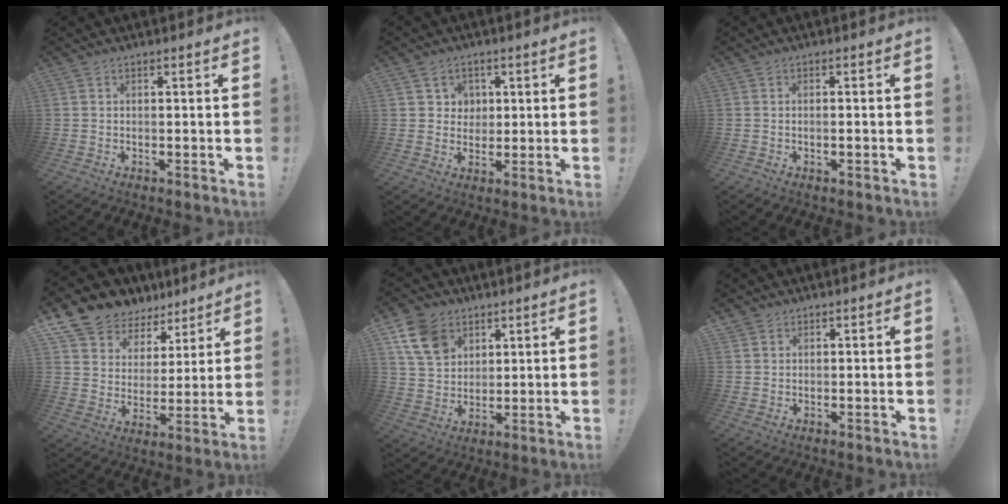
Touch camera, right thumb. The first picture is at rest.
{"total": 5.2, "force": [2.2, 4.7, 0.2], "torque": [0.006, -0.015, 0.040]}
{"total": 0.9, "force": [-0.6, 0.1, 0.7], "torque": [-0.014, 0.000, -0.010]}
{"total": 9.9, "force": [7.4, 6.3, 1.5], "torque": [-0.030, -0.069, 0.142]}
{"total": 13.0, "force": [6.9, 9.4, 5.6], "torque": [-0.093, -0.022, 0.139]}
{"total": 2.0, "force": [1.6, 1.2, 0.0], "torque": [0.006, -0.010, 0.029]}